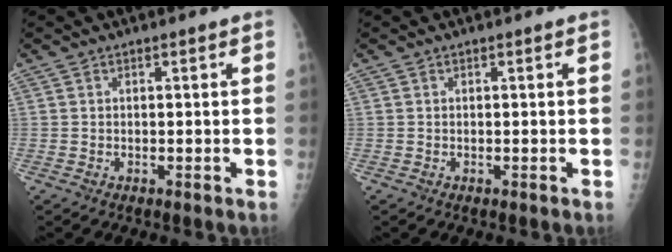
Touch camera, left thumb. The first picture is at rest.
{"total": 0.0}